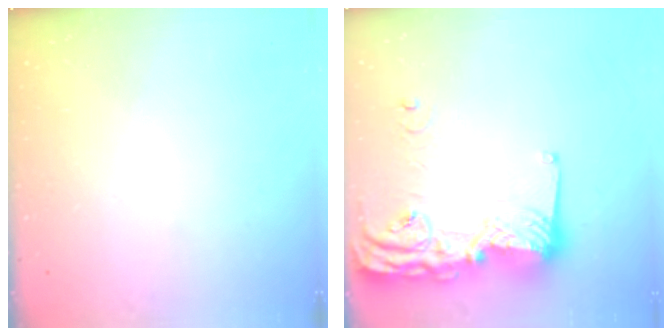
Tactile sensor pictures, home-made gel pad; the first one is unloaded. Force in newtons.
{"total": 20.3, "press": 20.2, "slide": 2.3}